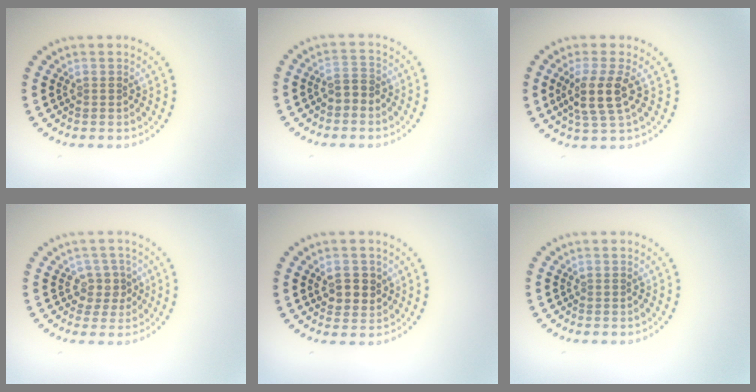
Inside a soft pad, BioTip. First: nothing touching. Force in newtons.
{"total": 1.9, "press": 1.8, "slide": 0.7}
{"total": 3.6, "press": 2.9, "slide": 2.0}
{"total": 2.2, "press": 1.9, "slide": 1.1}
{"total": 2.7, "press": 2.7, "slide": 0.6}
{"total": 0.0}